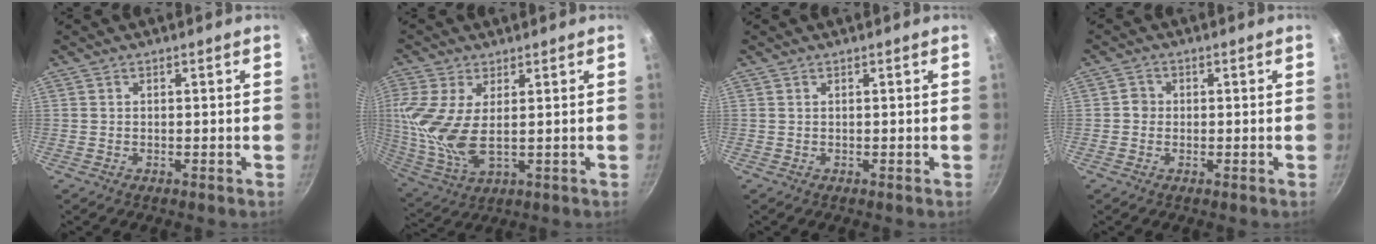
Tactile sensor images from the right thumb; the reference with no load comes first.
{"total": 12.7, "force": [2.1, 6.1, 11.0], "torque": [-0.237, -0.011, 0.048]}
{"total": 0.0}
{"total": 1.9, "force": [-0.2, 1.8, 0.6], "torque": [0.001, 0.008, -0.007]}